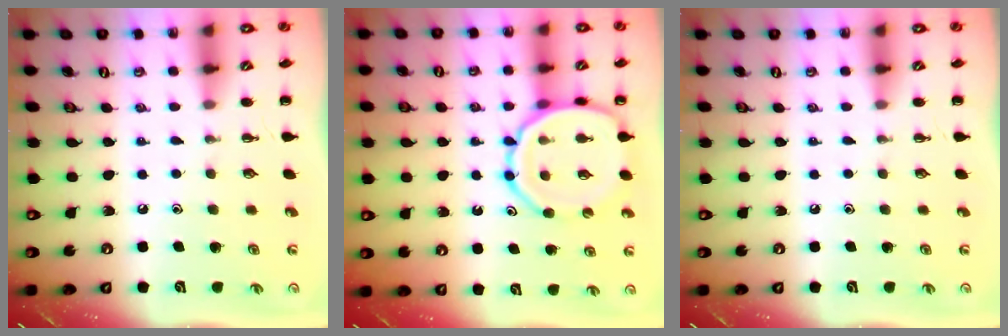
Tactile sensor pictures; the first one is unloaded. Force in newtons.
{"total": 13.3, "press": 13.1, "slide": 2.3}
{"total": 0.0}